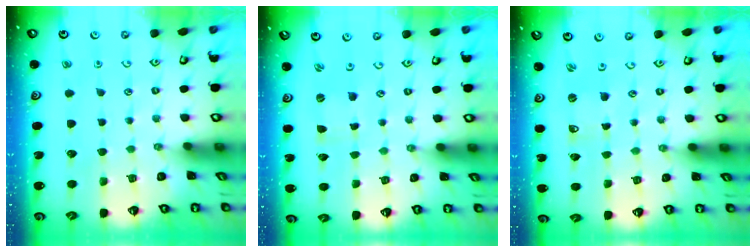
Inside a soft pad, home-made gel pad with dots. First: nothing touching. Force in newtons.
{"total": 0.0}
{"total": 0.0}